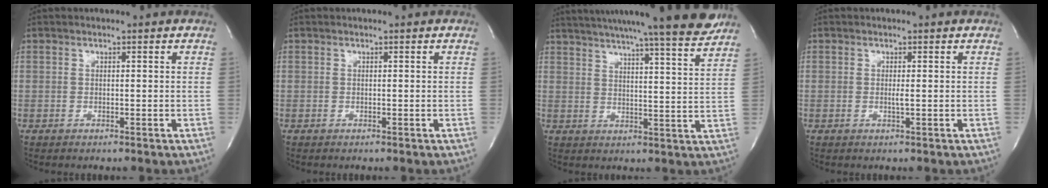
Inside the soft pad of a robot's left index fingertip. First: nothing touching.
{"total": 0.0}
{"total": 20.7, "force": [18.4, -0.5, 9.5], "torque": [-0.150, -0.029, 0.241]}
{"total": 0.8, "force": [-0.1, -0.1, 0.8], "torque": [-0.018, -0.004, -0.002]}